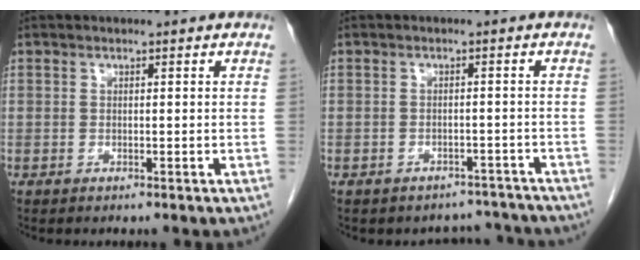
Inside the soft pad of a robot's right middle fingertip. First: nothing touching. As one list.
[{"total": 5.5, "force": [-4.9, 2.4, -0.4], "torque": [0.017, 0.019, -0.053]}]